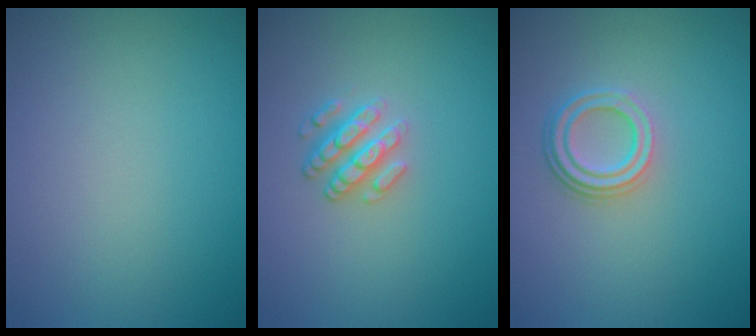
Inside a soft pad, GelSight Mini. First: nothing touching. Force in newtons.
{"total": 2.6, "press": 2.4, "slide": 1.1}
{"total": 3.3, "press": 2.4, "slide": 2.3}